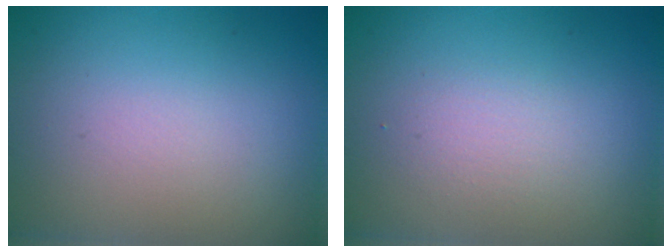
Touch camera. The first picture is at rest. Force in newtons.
{"total": 1.3, "press": 1.3, "slide": 0.1}